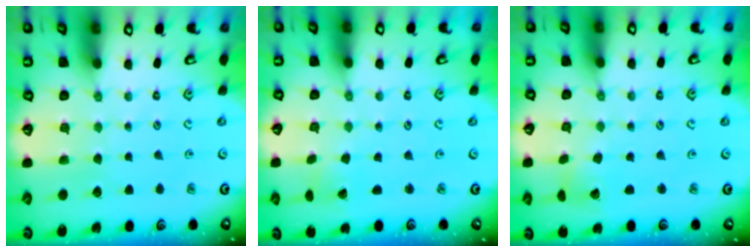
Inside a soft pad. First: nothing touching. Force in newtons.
{"total": 1.2, "press": 1.2, "slide": 0.1}
{"total": 2.8, "press": 2.8, "slide": 0.3}